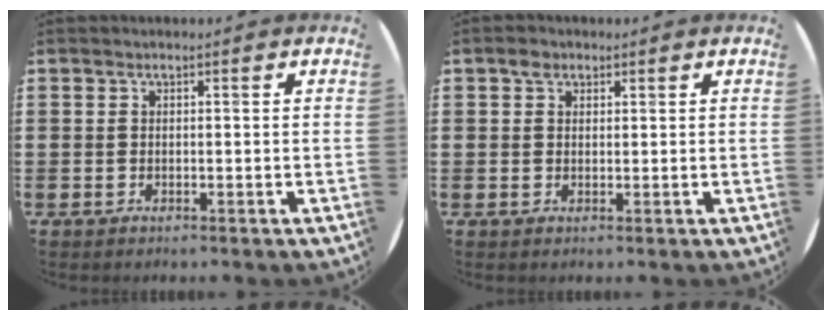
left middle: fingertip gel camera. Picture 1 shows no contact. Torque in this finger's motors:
{"motor_torque": [0.04, -0.01, 0.02, 0.00]}